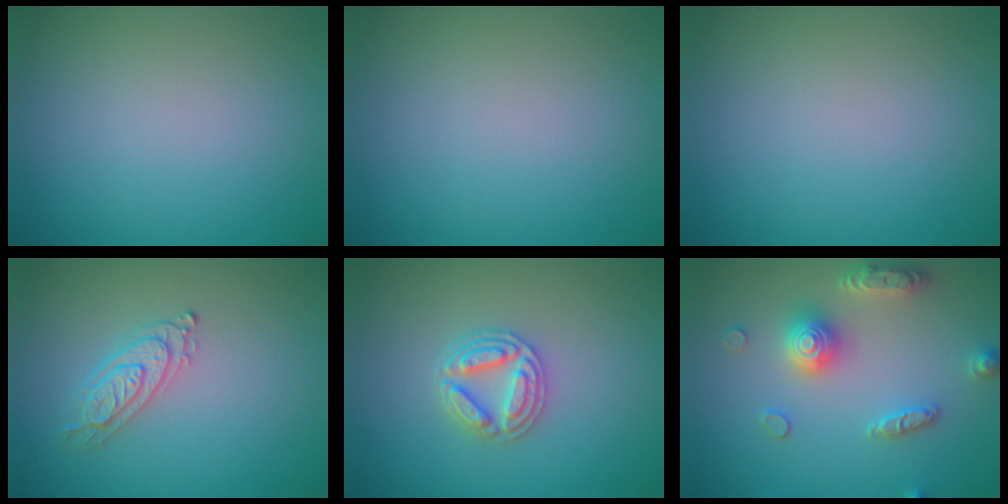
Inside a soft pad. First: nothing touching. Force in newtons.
{"total": 0.0}
{"total": 0.0}
{"total": 2.4, "press": 2.4, "slide": 0.3}
{"total": 3.7, "press": 3.6, "slide": 0.6}
{"total": 4.9, "press": 4.8, "slide": 0.8}